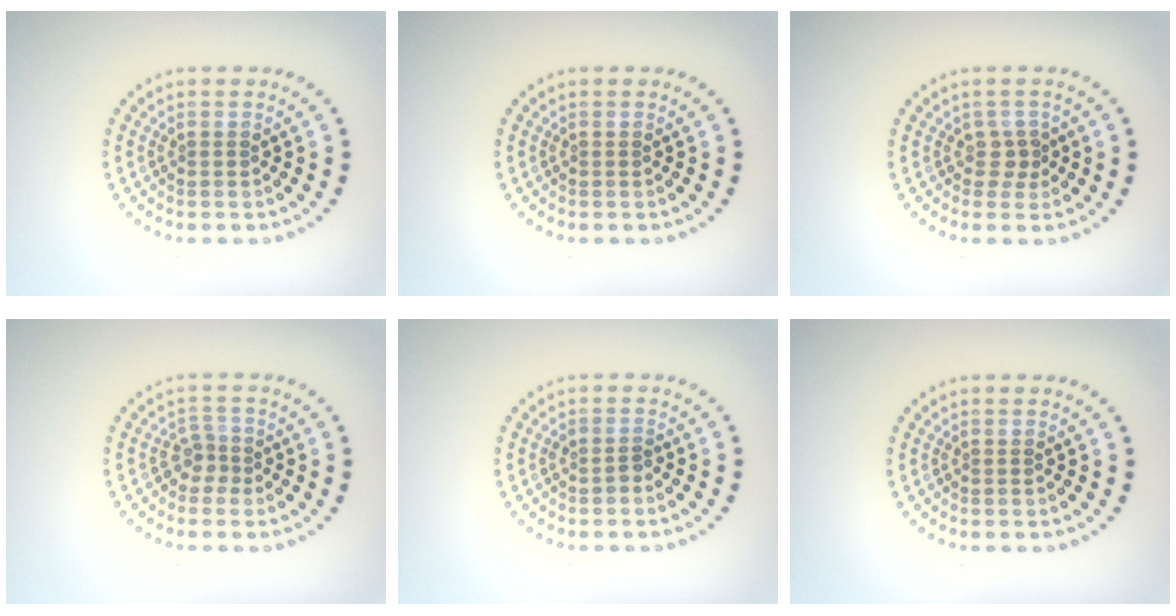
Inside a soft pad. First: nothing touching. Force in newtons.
{"total": 0.0}
{"total": 1.5, "press": 1.1, "slide": 1.1}
{"total": 1.9, "press": 1.3, "slide": 1.3}
{"total": 0.9, "press": 0.8, "slide": 0.5}
{"total": 0.0}